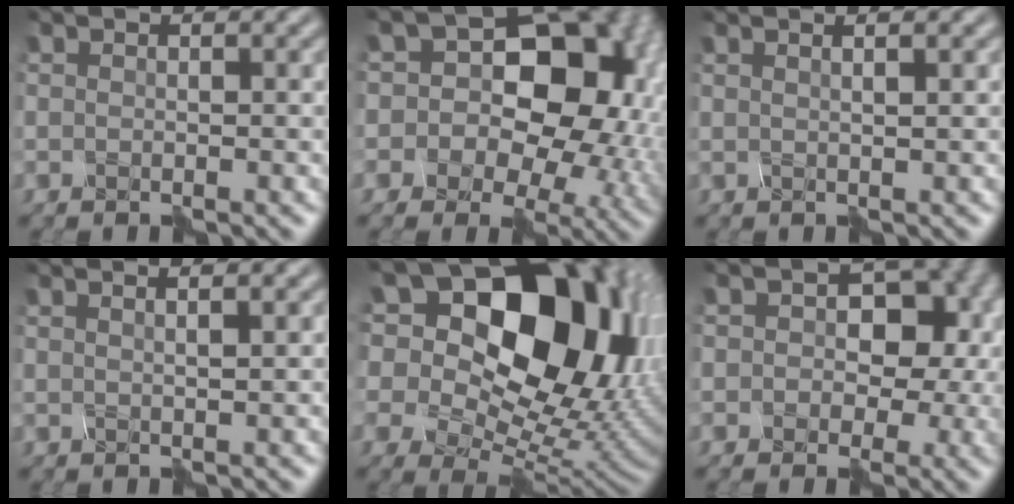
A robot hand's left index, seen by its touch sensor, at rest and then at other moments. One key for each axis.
{"total": 16.2, "fx": 1.0, "fy": 12.5, "fz": 10.2, "tx": -0.093, "ty": 0.031, "tz": -0.029}
{"total": 3.4, "fx": 1.8, "fy": 1.6, "fz": 2.4, "tx": -0.008, "ty": 0.023, "tz": -0.009}
{"total": 3.8, "fx": 2.0, "fy": 1.7, "fz": 2.7, "tx": -0.012, "ty": 0.028, "tz": -0.006}
{"total": 22.5, "fx": 8.9, "fy": 14.3, "fz": 14.8, "tx": -0.285, "ty": 0.072, "tz": 0.166}
{"total": 12.8, "fx": 1.9, "fy": 9.8, "fz": 8.0, "tx": -0.065, "ty": 0.034, "tz": -0.012}